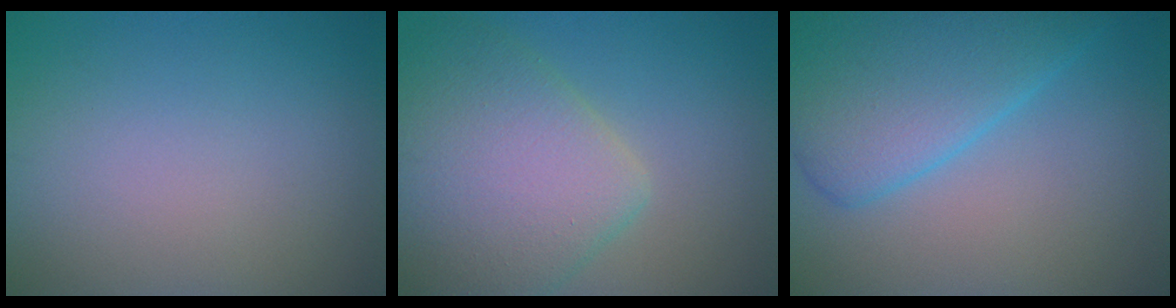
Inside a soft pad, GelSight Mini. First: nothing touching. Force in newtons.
{"total": 7.8, "press": 7.8, "slide": 0.6}
{"total": 7.0, "press": 7.0, "slide": 0.3}